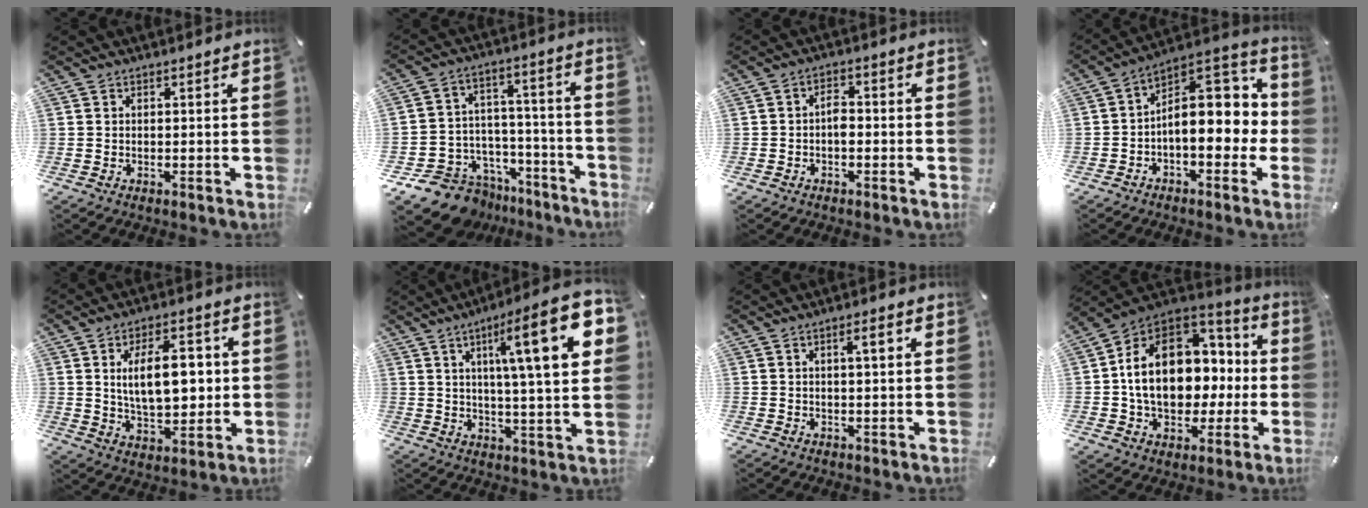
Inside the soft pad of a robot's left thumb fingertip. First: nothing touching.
{"total": 11.8, "force": [-8.7, 7.7, 2.4], "torque": [-0.037, 0.045, -0.148]}
{"total": 3.1, "force": [-1.0, 1.8, 2.3], "torque": [-0.044, 0.008, -0.019]}
{"total": 14.6, "force": [0.8, 9.1, 11.4], "torque": [-0.143, -0.022, 0.014]}
{"total": 13.6, "force": [2.2, 7.3, 11.3], "torque": [-0.178, -0.004, 0.033]}
{"total": 21.2, "force": [7.7, 3.9, 19.4], "torque": [-0.294, -0.032, 0.097]}
{"total": 3.3, "force": [1.1, 0.4, 3.0], "torque": [-0.052, 0.000, 0.014]}
{"total": 20.7, "force": [0.8, 15.5, 13.7], "torque": [-0.236, 0.003, 0.022]}